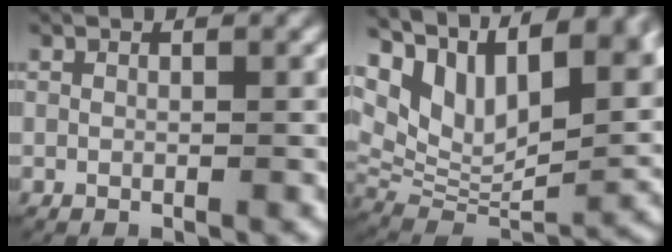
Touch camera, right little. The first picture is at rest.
{"total": 15.1, "force": [3.7, 9.9, 10.8], "torque": [-0.187, 0.000, 0.056]}